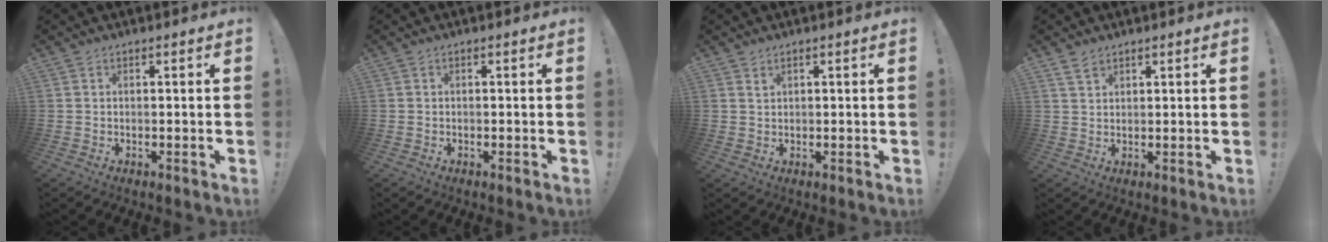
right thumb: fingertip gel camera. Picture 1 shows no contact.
{"total": 0.0}
{"total": 1.6, "force": [1.4, 0.7, 0.4], "torque": [-0.001, -0.005, 0.025]}
{"total": 3.2, "force": [2.4, 1.6, 1.3], "torque": [-0.021, -0.011, 0.044]}